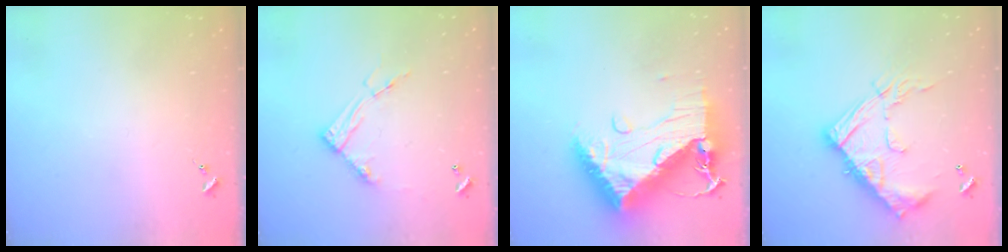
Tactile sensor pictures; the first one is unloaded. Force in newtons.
{"total": 10.7, "press": 10.7, "slide": 0.8}
{"total": 20.9, "press": 20.8, "slide": 1.9}
{"total": 19.9, "press": 19.9, "slide": 1.7}